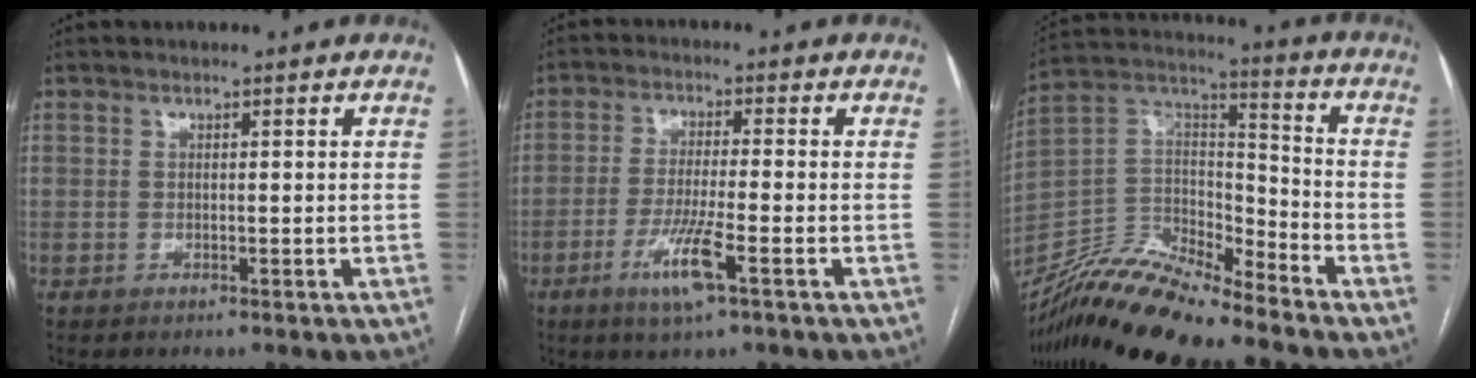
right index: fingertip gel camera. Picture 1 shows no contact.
{"total": 7.1, "force": [-3.4, 0.1, 6.3], "torque": [-0.122, -0.015, -0.062]}
{"total": 16.5, "force": [-14.8, 1.7, 7.1], "torque": [-0.128, 0.013, -0.281]}